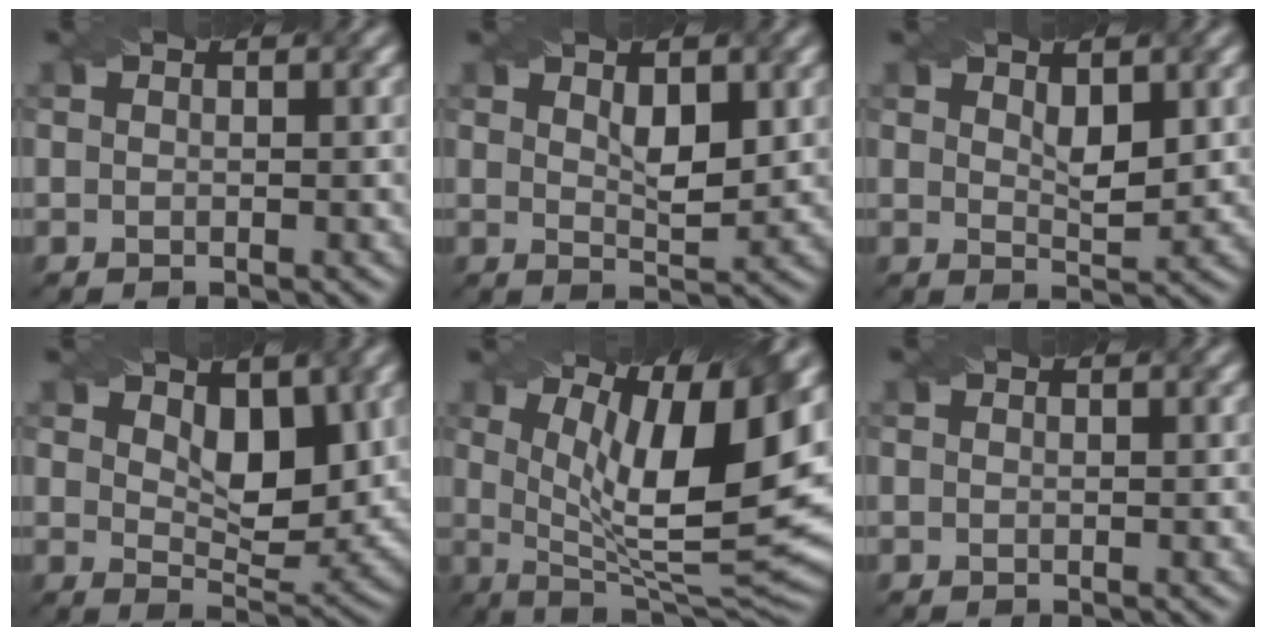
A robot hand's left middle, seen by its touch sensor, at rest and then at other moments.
{"total": 3.0, "force": [1.2, 1.2, 2.5], "torque": [-0.042, -0.002, 0.024]}
{"total": 2.5, "force": [1.2, 1.0, 2.0], "torque": [-0.033, -0.003, 0.024]}
{"total": 4.9, "force": [2.2, 2.4, 3.7], "torque": [-0.059, -0.014, 0.038]}
{"total": 13.3, "force": [3.9, 3.9, 12.1], "torque": [-0.176, -0.009, 0.068]}
{"total": 0.0}